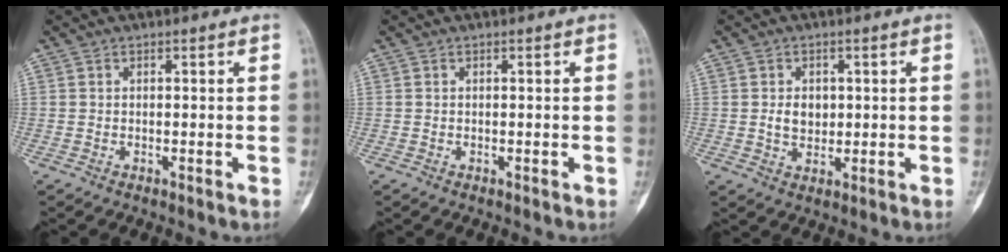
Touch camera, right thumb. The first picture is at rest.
{"total": 0.0}
{"total": 4.1, "force": [0.5, 3.1, 2.6], "torque": [-0.029, -0.003, 0.012]}